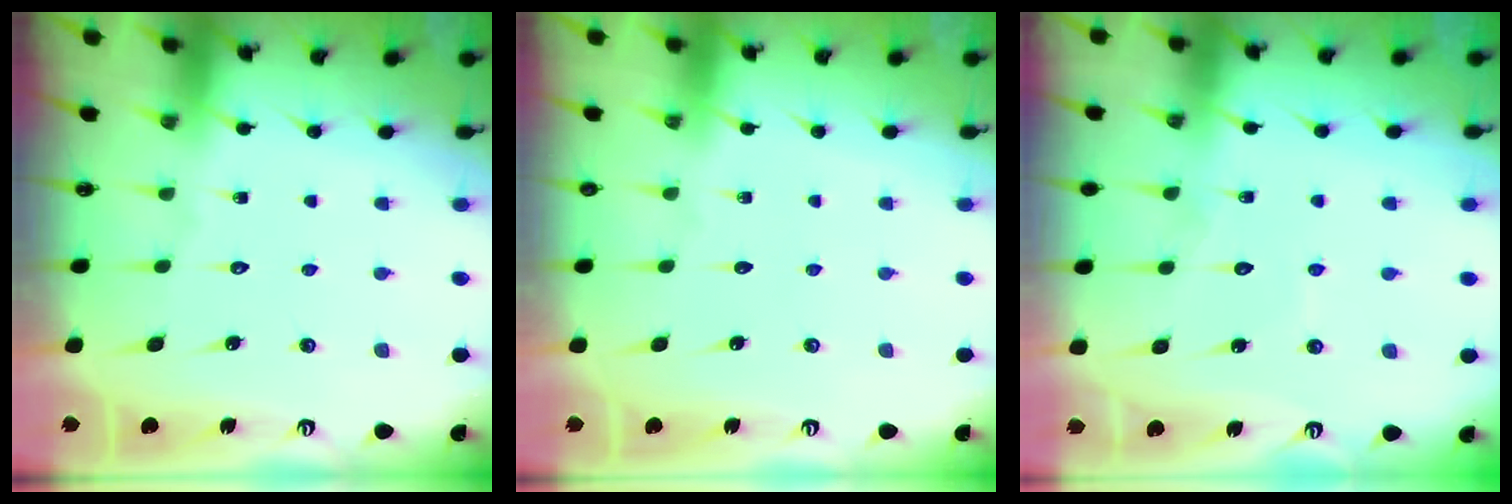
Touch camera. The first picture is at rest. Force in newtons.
{"total": 0.0}
{"total": 6.0, "press": 6.0, "slide": 0.5}